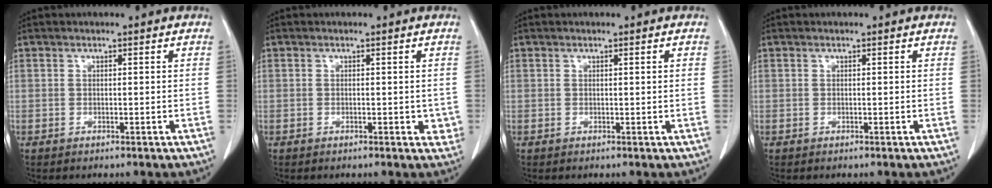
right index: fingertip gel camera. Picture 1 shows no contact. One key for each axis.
{"total": 2.2, "fx": -0.3, "fy": 1.3, "fz": 1.8, "tx": -0.010, "ty": 0.001, "tz": -0.004}
{"total": 0.6, "fx": 0.2, "fy": 0.0, "fz": 0.5, "tx": -0.010, "ty": 0.001, "tz": 0.003}
{"total": 0.0}